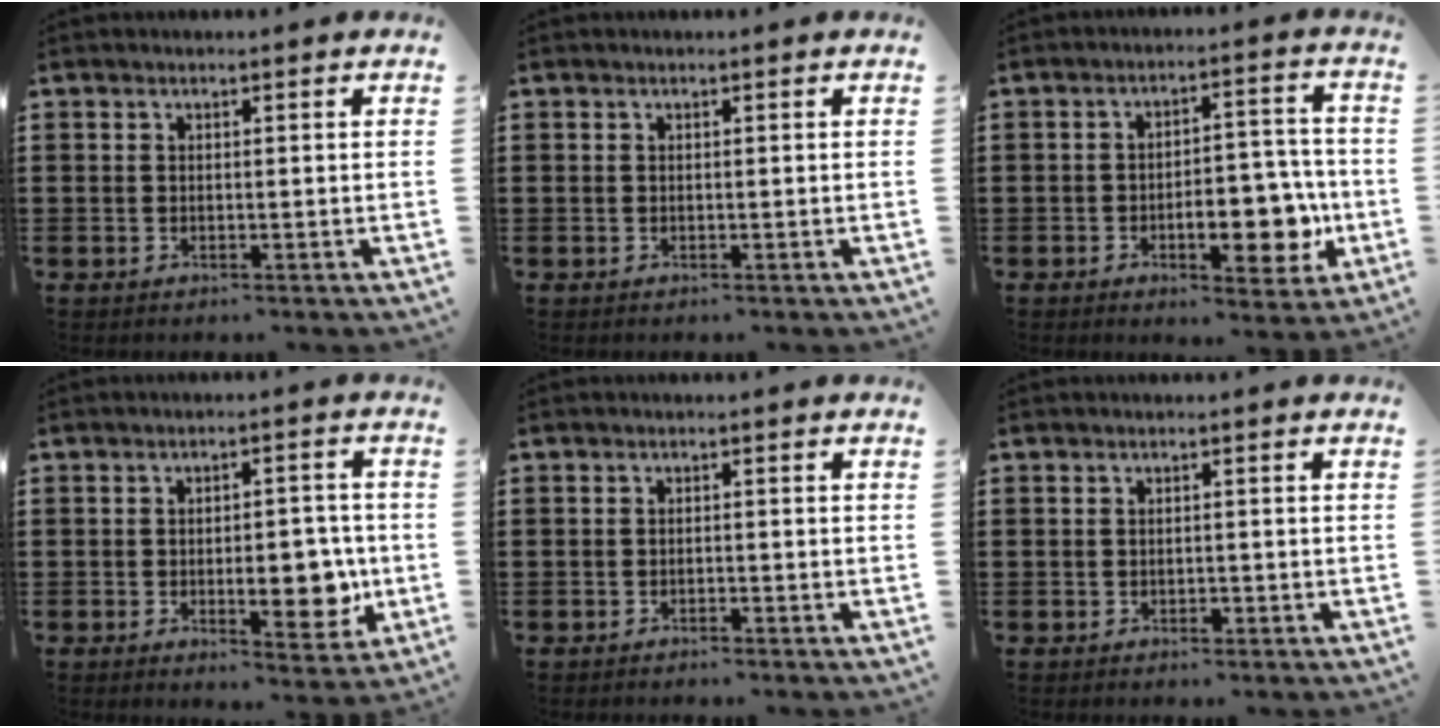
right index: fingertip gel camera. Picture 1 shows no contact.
{"total": 0.0}
{"total": 9.6, "force": [-2.9, 4.3, 8.0], "torque": [-0.106, 0.000, -0.047]}
{"total": 8.1, "force": [-1.5, 3.6, 7.1], "torque": [-0.084, -0.007, -0.025]}
{"total": 0.8, "force": [-0.7, 0.0, 0.2], "torque": [-0.005, -0.002, -0.015]}
{"total": 0.8, "force": [-0.3, 0.4, 0.6], "torque": [-0.014, -0.003, -0.006]}